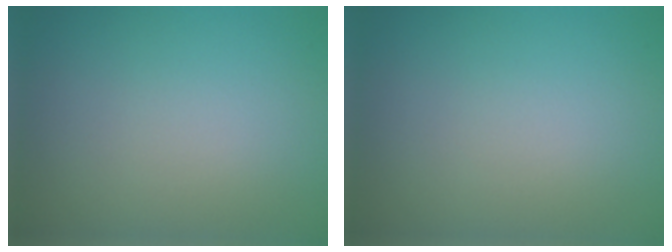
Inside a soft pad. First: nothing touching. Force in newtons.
{"total": 0.0}